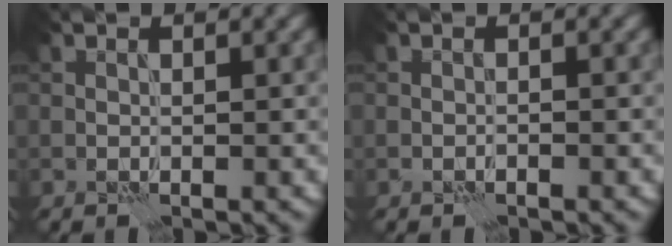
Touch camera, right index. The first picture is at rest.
{"total": 0.6, "force": [-0.5, 0.2, 0.3], "torque": [-0.005, -0.001, -0.009]}